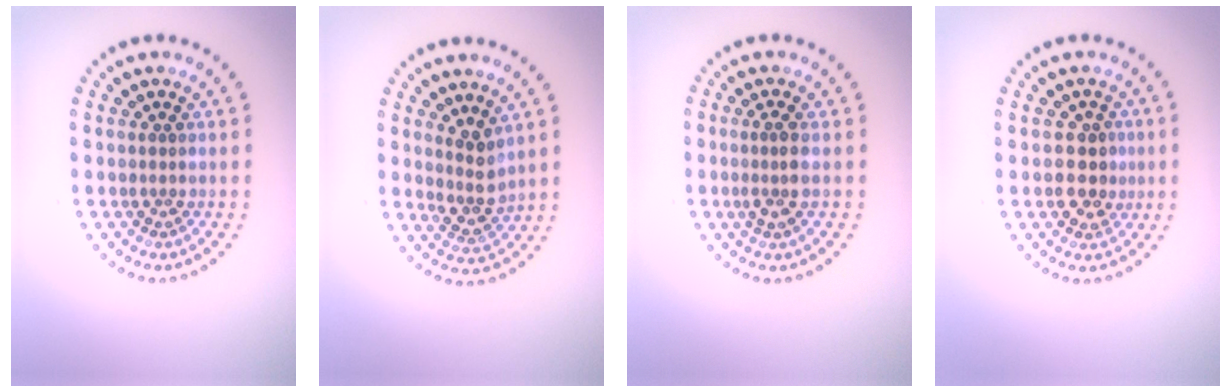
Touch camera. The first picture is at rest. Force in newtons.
{"total": 2.6, "press": 2.0, "slide": 1.6}
{"total": 2.0, "press": 1.5, "slide": 1.3}
{"total": 3.0, "press": 2.9, "slide": 0.9}